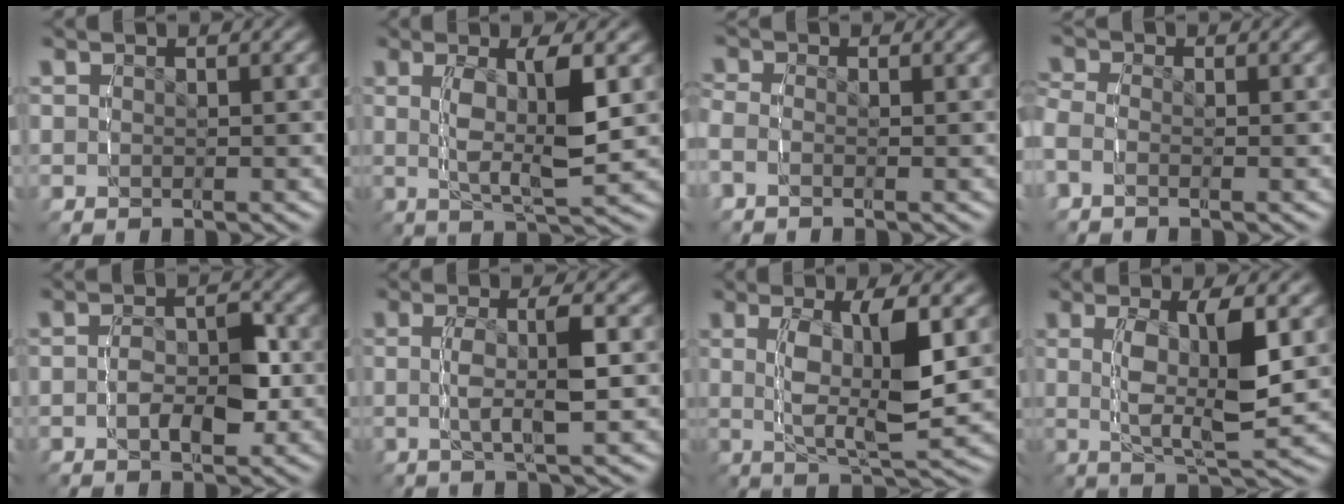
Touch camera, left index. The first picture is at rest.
{"total": 4.8, "force": [0.3, 0.6, 4.7], "torque": [-0.093, -0.008, 0.011]}
{"total": 1.7, "force": [-0.5, 1.2, 1.2], "torque": [-0.036, 0.000, -0.016]}
{"total": 2.1, "force": [-0.6, 1.5, 1.3], "torque": [-0.044, -0.003, -0.017]}
{"total": 2.8, "force": [-1.0, 1.5, 2.1], "torque": [-0.048, -0.004, -0.018]}
{"total": 3.2, "force": [-0.2, -0.1, 3.2], "torque": [-0.066, -0.003, 0.000]}
{"total": 6.0, "force": [0.4, 1.3, 5.9], "torque": [-0.109, -0.012, 0.016]}
{"total": 5.5, "force": [0.4, 1.0, 5.4], "torque": [-0.102, -0.011, 0.014]}